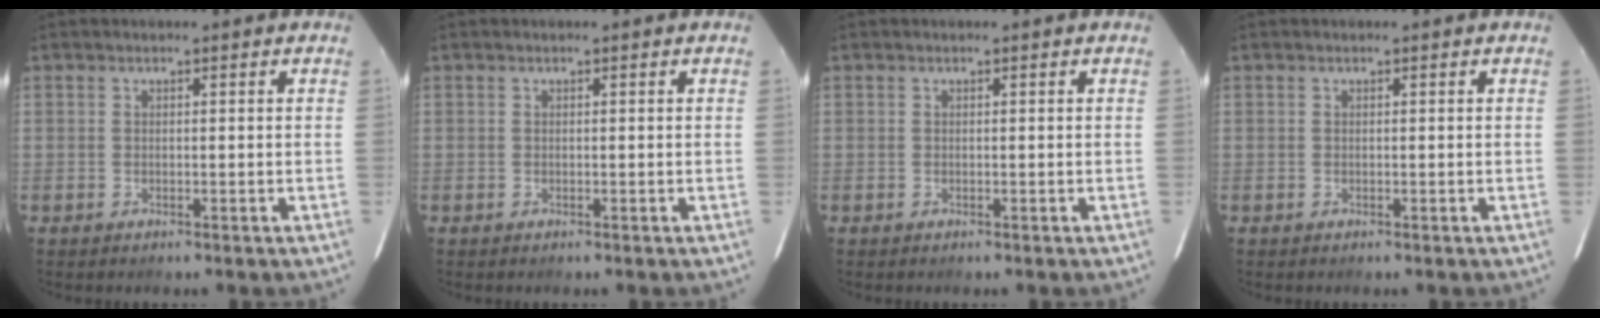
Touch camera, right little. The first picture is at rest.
{"total": 0.0}
{"total": 0.0}
{"total": 0.0}